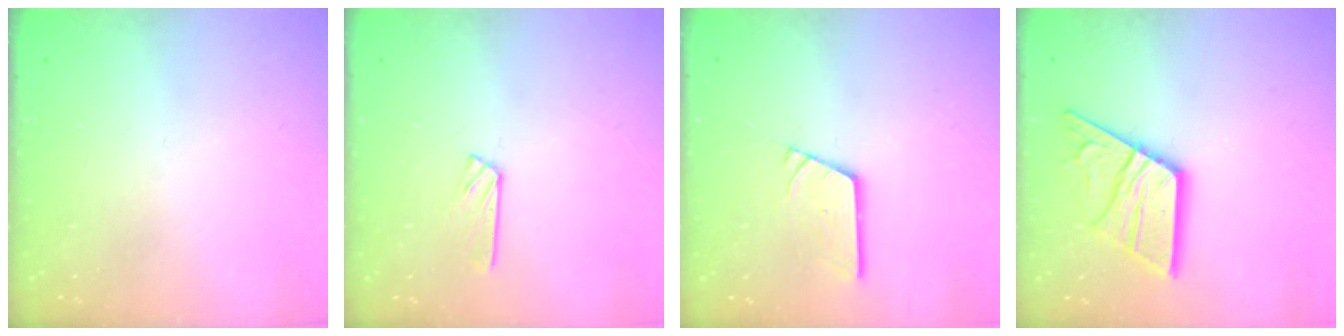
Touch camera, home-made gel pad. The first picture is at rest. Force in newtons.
{"total": 2.9, "press": 2.9, "slide": 0.3}
{"total": 6.5, "press": 6.4, "slide": 0.5}
{"total": 15.9, "press": 15.9, "slide": 1.4}